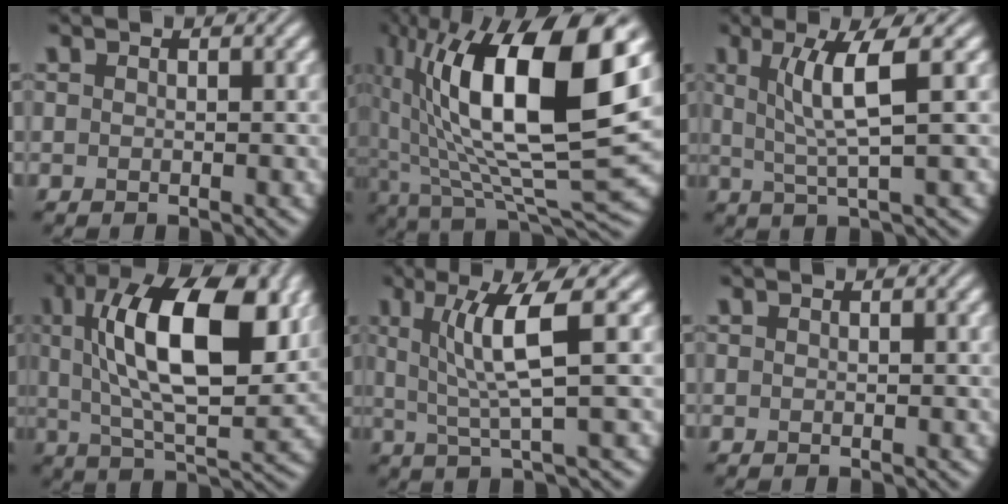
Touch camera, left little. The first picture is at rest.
{"total": 16.9, "force": [4.1, 6.3, 15.1], "torque": [-0.264, -0.001, 0.065]}
{"total": 4.9, "force": [1.3, 0.8, 4.7], "torque": [-0.084, 0.001, 0.028]}
{"total": 13.3, "force": [3.3, 5.5, 11.7], "torque": [-0.182, 0.010, 0.048]}
{"total": 5.7, "force": [1.3, 0.8, 5.4], "torque": [-0.101, 0.002, 0.027]}
{"total": 0.0}